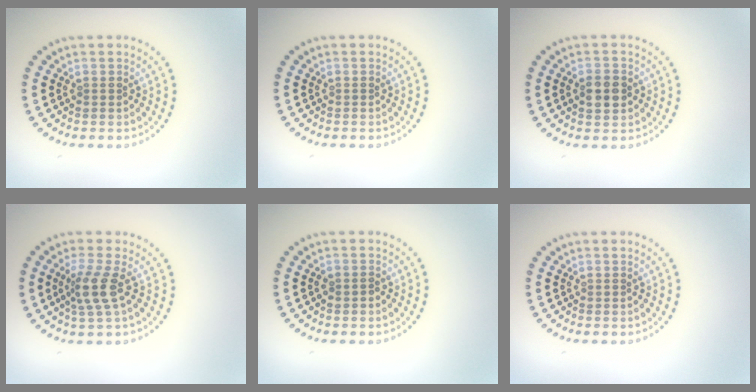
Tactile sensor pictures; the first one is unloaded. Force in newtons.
{"total": 0.0}
{"total": 3.0, "press": 3.0, "slide": 0.2}
{"total": 2.7, "press": 2.1, "slide": 1.7}
{"total": 0.8, "press": 0.7, "slide": 0.2}
{"total": 0.0}